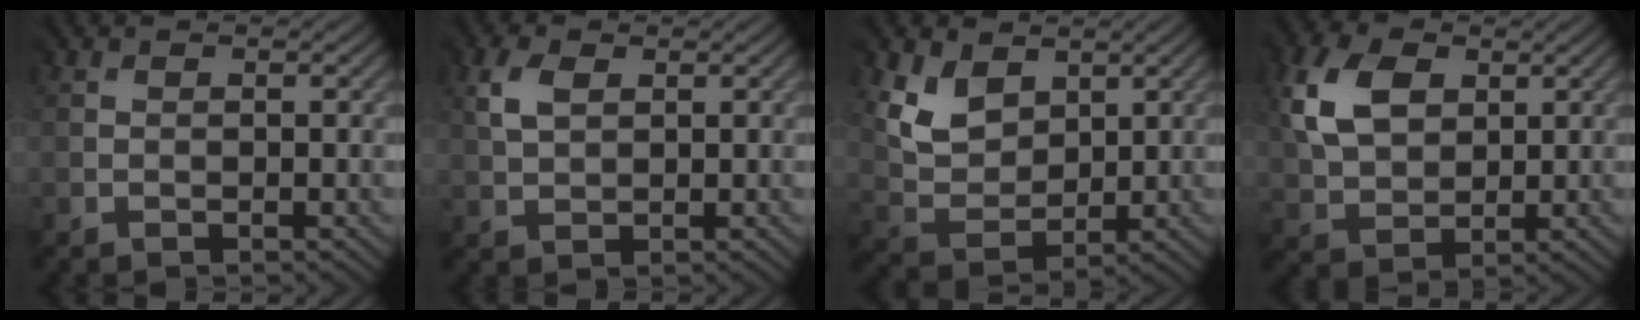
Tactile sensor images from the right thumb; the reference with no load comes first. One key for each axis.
{"total": 2.7, "fx": 1.7, "fy": 1.7, "fz": 1.4, "tx": -0.046, "ty": 0.005, "tz": 0.029}
{"total": 5.8, "fx": 3.5, "fy": 4.0, "fz": 2.3, "tx": -0.083, "ty": -0.009, "tz": 0.066}
{"total": 7.7, "fx": 3.1, "fy": 5.4, "fz": 4.6, "tx": -0.137, "ty": 0.014, "tz": 0.057}